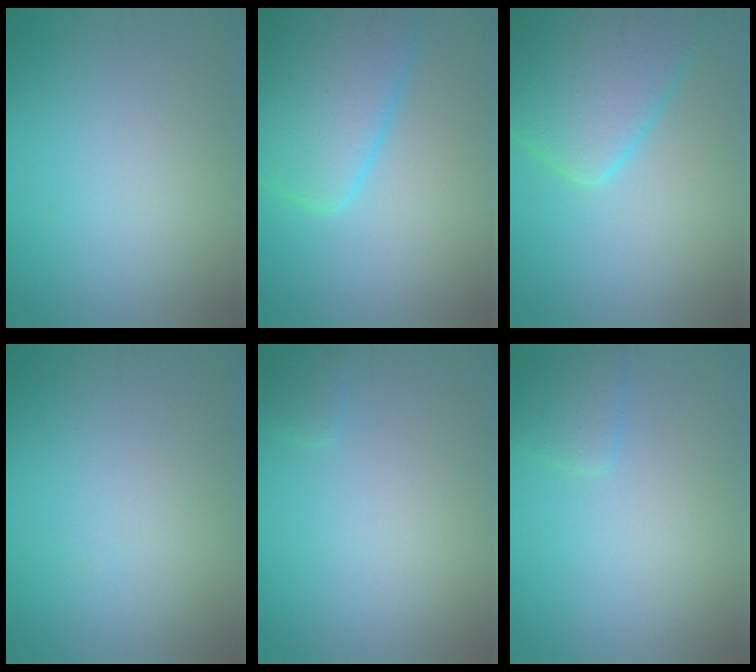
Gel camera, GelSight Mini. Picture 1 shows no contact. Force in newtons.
{"total": 7.9, "press": 7.9, "slide": 0.4}
{"total": 7.8, "press": 7.8, "slide": 0.5}
{"total": 0.0}
{"total": 0.8, "press": 0.8, "slide": 0.1}
{"total": 1.5, "press": 1.5, "slide": 0.2}